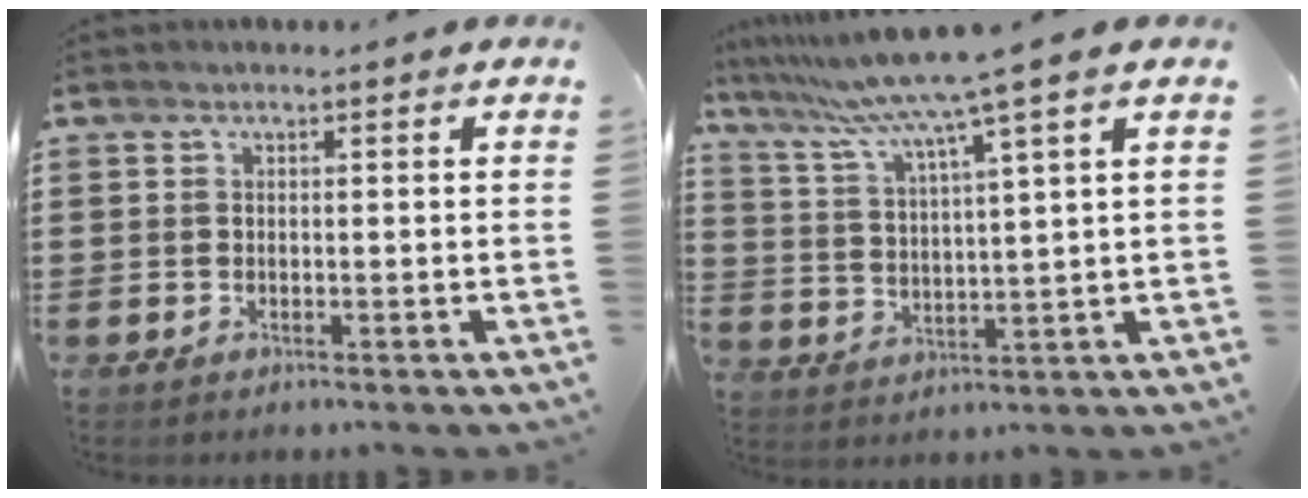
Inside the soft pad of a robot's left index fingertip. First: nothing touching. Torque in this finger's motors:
{"motor_torque": [1.07, -1.07, 1.05, 0.21]}